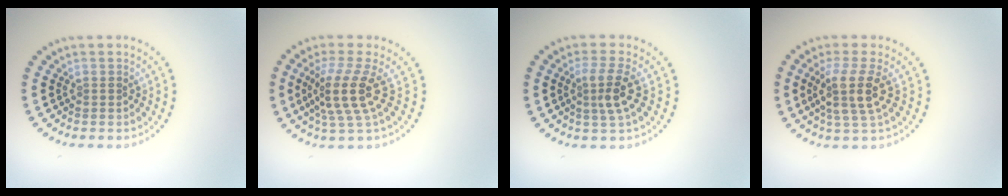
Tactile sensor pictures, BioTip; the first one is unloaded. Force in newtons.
{"total": 4.1, "press": 2.9, "slide": 2.9}
{"total": 2.8, "press": 2.4, "slide": 1.4}
{"total": 3.6, "press": 2.9, "slide": 2.1}